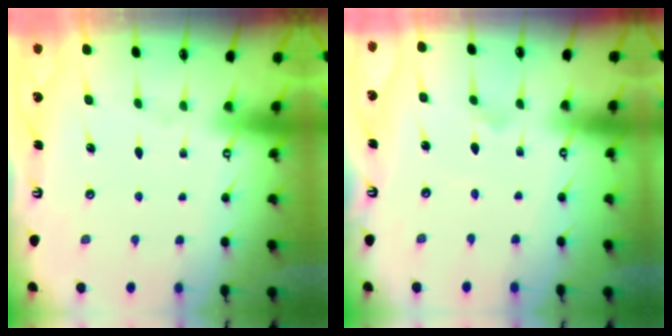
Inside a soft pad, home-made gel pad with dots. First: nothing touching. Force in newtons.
{"total": 1.6, "press": 1.6, "slide": 0.0}